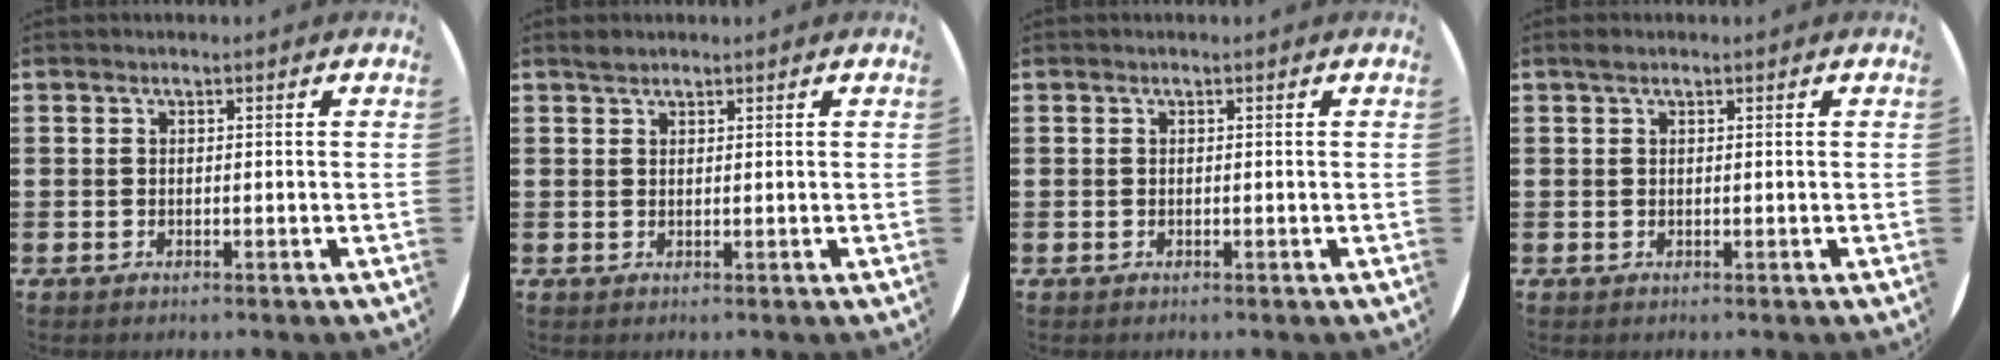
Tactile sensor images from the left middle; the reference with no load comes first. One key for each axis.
{"total": 1.1, "fx": 1.1, "fy": 0.4, "fz": 0.2, "tx": 0.002, "ty": -0.001, "tz": 0.019}
{"total": 0.0}
{"total": 0.7, "fx": 0.5, "fy": 0.3, "fz": 0.3, "tx": 0.001, "ty": 0.000, "tz": 0.008}